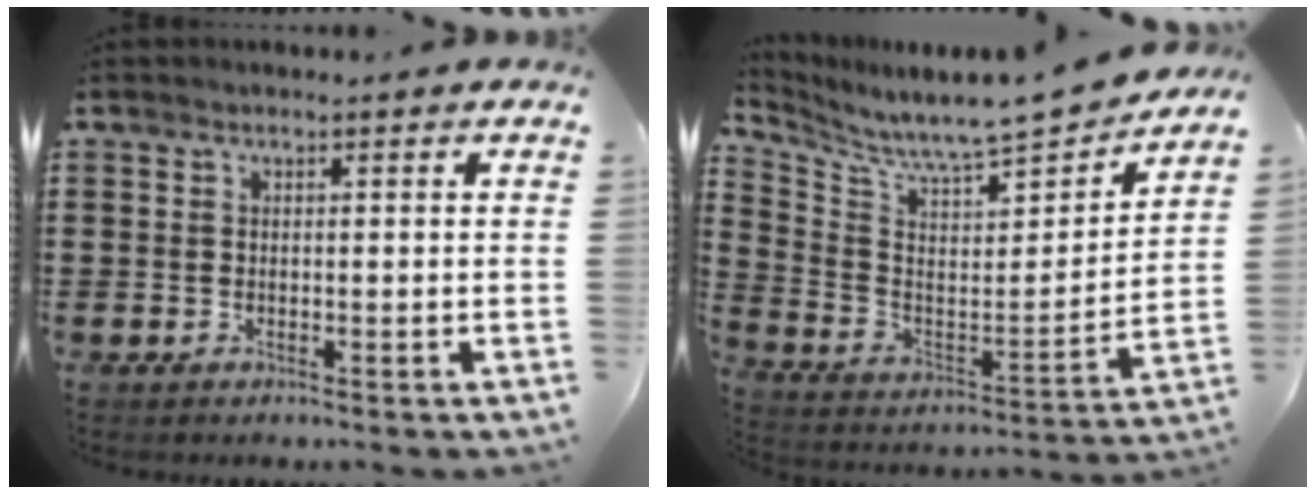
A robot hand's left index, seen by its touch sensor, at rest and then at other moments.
{"total": 7.7, "force": [7.5, 0.2, 2.0], "torque": [-0.072, -0.072, 0.119]}